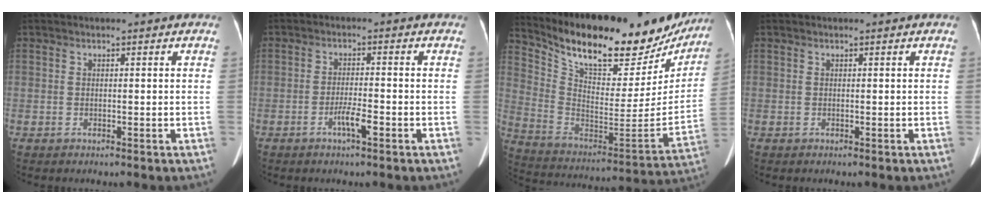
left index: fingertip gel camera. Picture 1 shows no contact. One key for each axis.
{"total": 3.1, "fx": -1.7, "fy": 0.3, "fz": 2.6, "tx": -0.049, "ty": -0.001, "tz": -0.030}
{"total": 27.7, "fx": 22.7, "fy": 9.4, "fz": 12.8, "tx": -0.218, "ty": -0.019, "tz": 0.328}
{"total": 0.0}